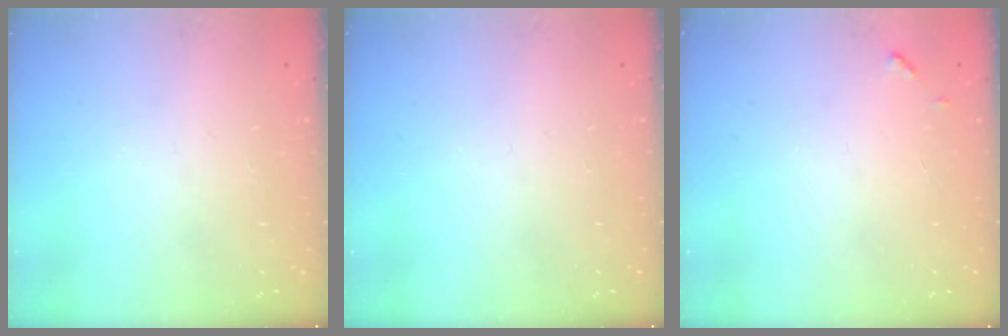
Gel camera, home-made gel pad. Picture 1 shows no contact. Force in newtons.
{"total": 0.0}
{"total": 4.6, "press": 4.6, "slide": 0.3}